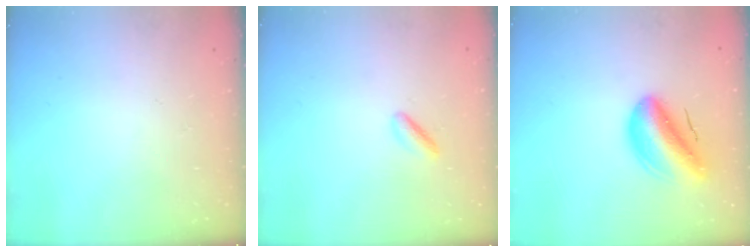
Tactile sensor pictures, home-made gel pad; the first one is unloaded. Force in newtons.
{"total": 3.0, "press": 2.9, "slide": 0.8}
{"total": 11.2, "press": 10.6, "slide": 3.4}